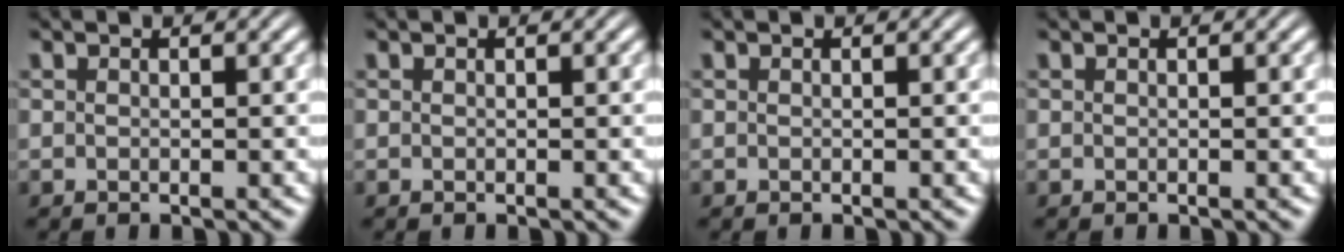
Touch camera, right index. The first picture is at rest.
{"total": 0.0}
{"total": 0.0}
{"total": 0.0}